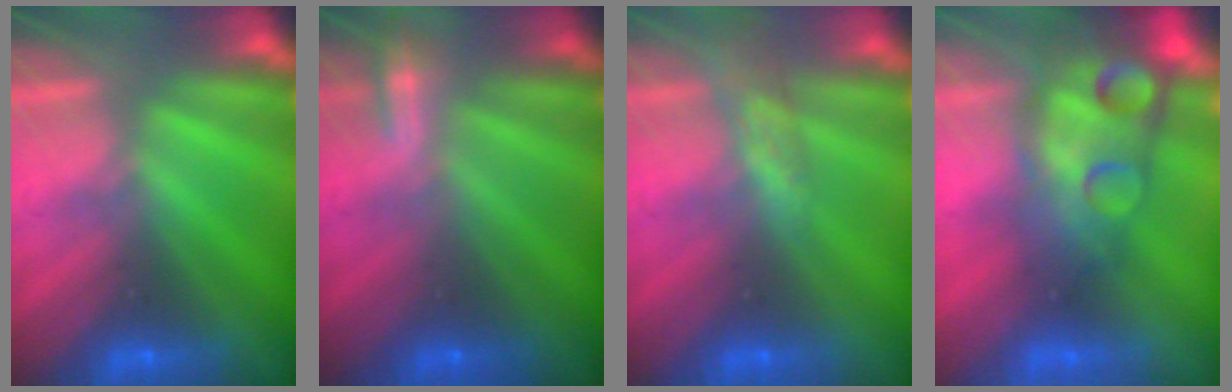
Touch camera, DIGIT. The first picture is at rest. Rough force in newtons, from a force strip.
{"total": 2.0}
{"total": 2.6}
{"total": 7.4}